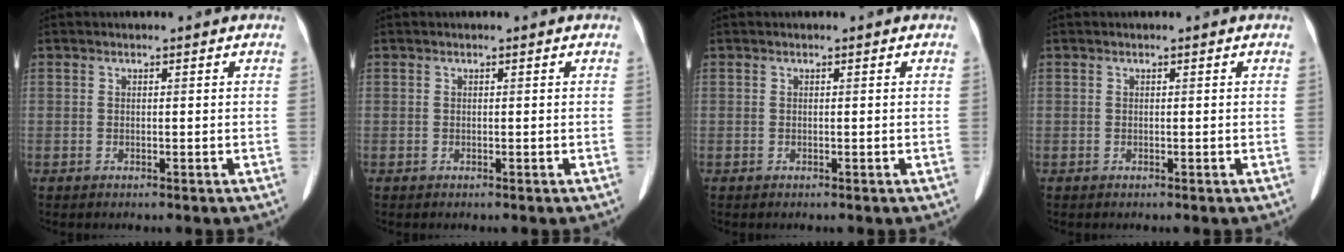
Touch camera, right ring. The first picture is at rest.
{"total": 0.0}
{"total": 0.0}
{"total": 0.0}